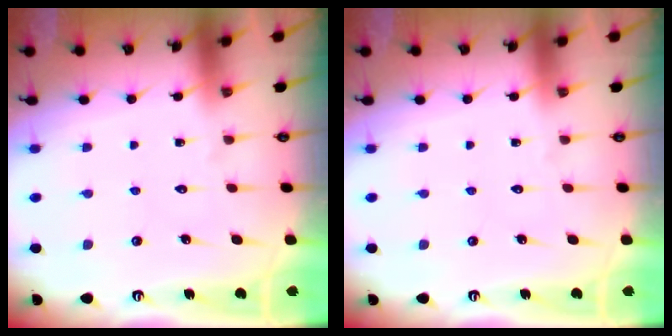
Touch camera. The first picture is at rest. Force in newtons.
{"total": 0.0}